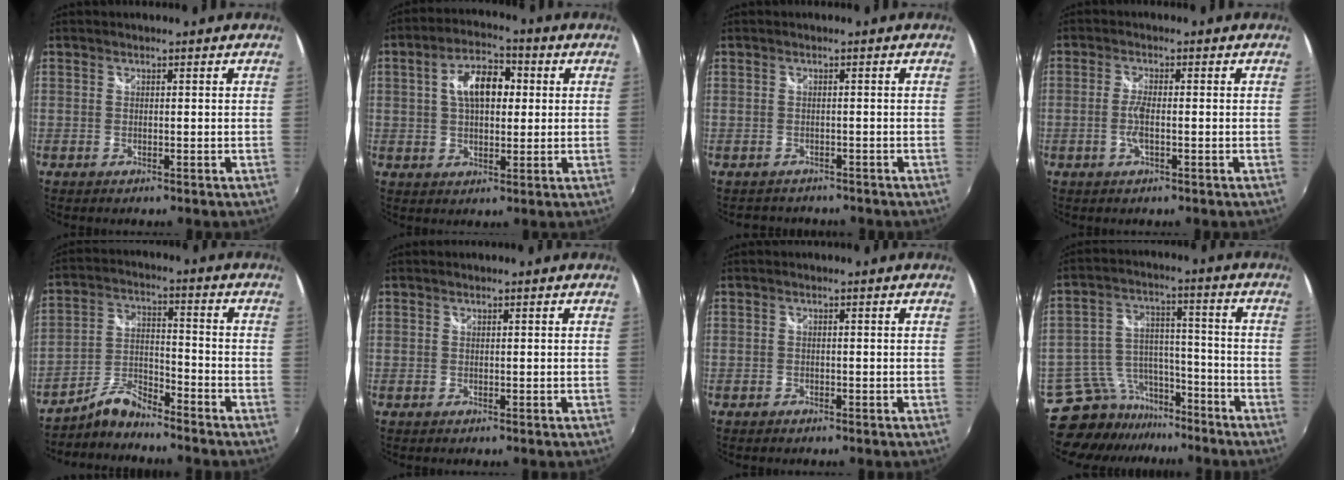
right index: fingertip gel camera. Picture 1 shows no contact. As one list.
[{"total": 9.3, "force": [1.7, 5.2, 7.5], "torque": [-0.128, 0.020, 0.027]}, {"total": 2.7, "force": [-2.1, 1.7, 0.1], "torque": [-0.003, 0.002, -0.031]}, {"total": 3.2, "force": [-0.8, 0.5, 3.0], "torque": [-0.065, -0.001, -0.018]}, {"total": 6.2, "force": [-5.9, 0.8, 1.7], "torque": [-0.037, 0.024, -0.121]}, {"total": 0.0}, {"total": 0.9, "force": [-0.7, 0.5, 0.1], "torque": [-0.006, -0.003, -0.013]}, {"total": 11.9, "force": [-9.9, 6.5, 1.5], "torque": [-0.045, 0.041, -0.154]}]